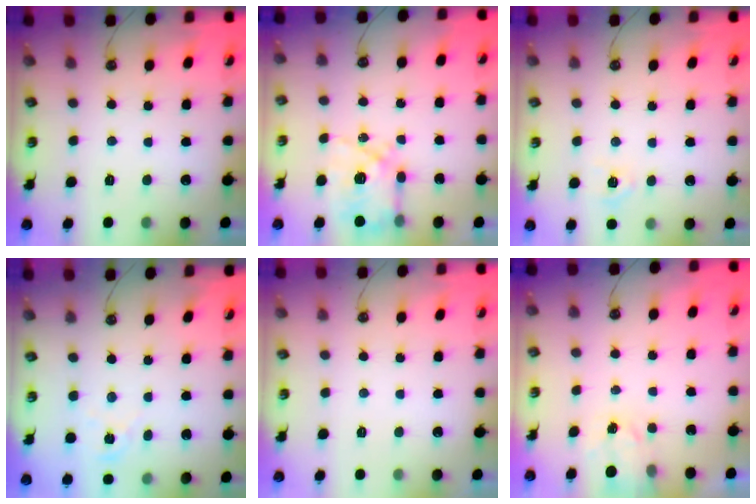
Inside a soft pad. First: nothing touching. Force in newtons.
{"total": 8.3, "press": 8.3, "slide": 0.5}
{"total": 5.9, "press": 5.9, "slide": 0.6}
{"total": 2.4, "press": 2.4, "slide": 0.2}
{"total": 0.0}
{"total": 2.6, "press": 2.6, "slide": 0.3}